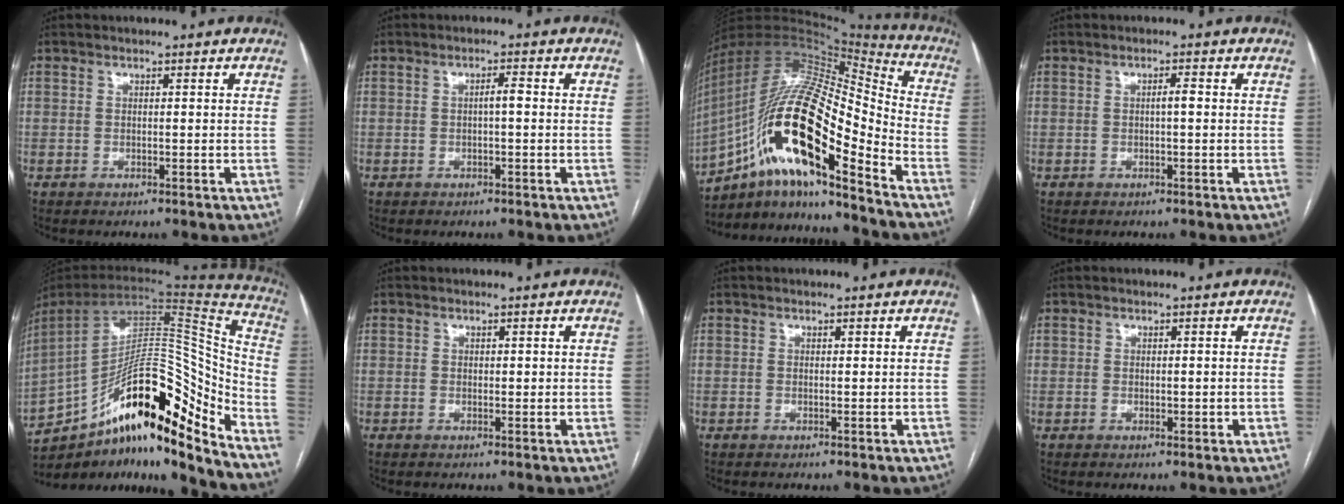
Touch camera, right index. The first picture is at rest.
{"total": 1.6, "force": [-0.1, 0.2, 1.6], "torque": [-0.025, 0.004, -0.001]}
{"total": 23.7, "force": [-11.6, 5.3, 20.0], "torque": [-0.390, 0.007, -0.204]}
{"total": 1.2, "force": [0.0, 0.1, 1.2], "torque": [-0.020, 0.003, 0.000]}
{"total": 24.9, "force": [-16.3, 4.6, 18.3], "torque": [-0.270, 0.035, -0.268]}
{"total": 0.7, "force": [0.3, 0.4, 0.5], "torque": [-0.005, -0.002, 0.005]}
{"total": 0.0}
{"total": 1.0, "force": [0.3, 0.9, 0.4], "torque": [-0.005, 0.001, 0.009]}